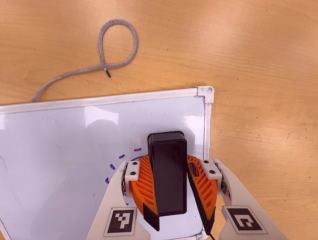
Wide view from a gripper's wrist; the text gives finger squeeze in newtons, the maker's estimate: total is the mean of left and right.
{"total": 13.3, "left": 14.9, "right": 11.7}